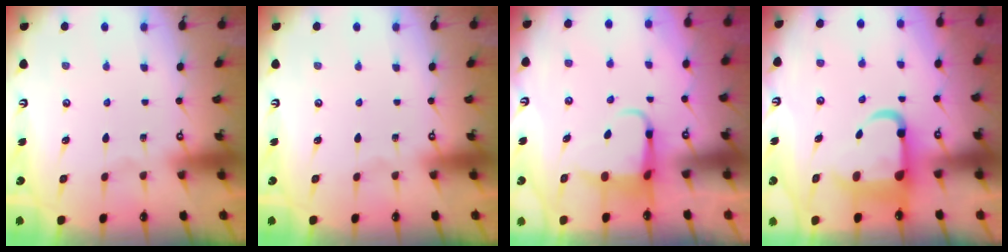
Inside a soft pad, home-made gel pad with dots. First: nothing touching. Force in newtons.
{"total": 0.0}
{"total": 5.7, "press": 5.7, "slide": 0.8}
{"total": 9.4, "press": 9.0, "slide": 2.8}